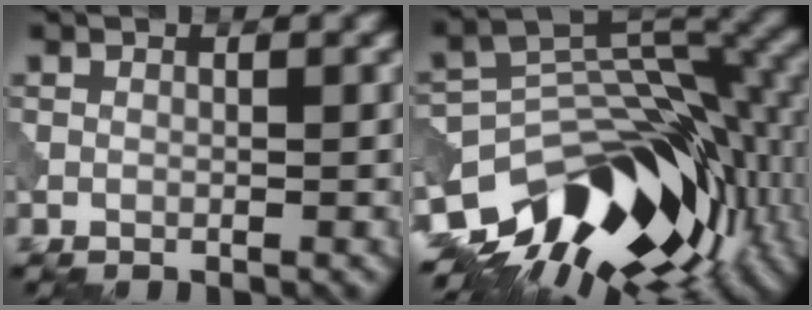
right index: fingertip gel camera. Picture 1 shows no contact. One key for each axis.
{"total": 14.4, "fx": -7.6, "fy": 8.4, "fz": 8.9, "tx": -0.162, "ty": 0.006, "tz": -0.126}